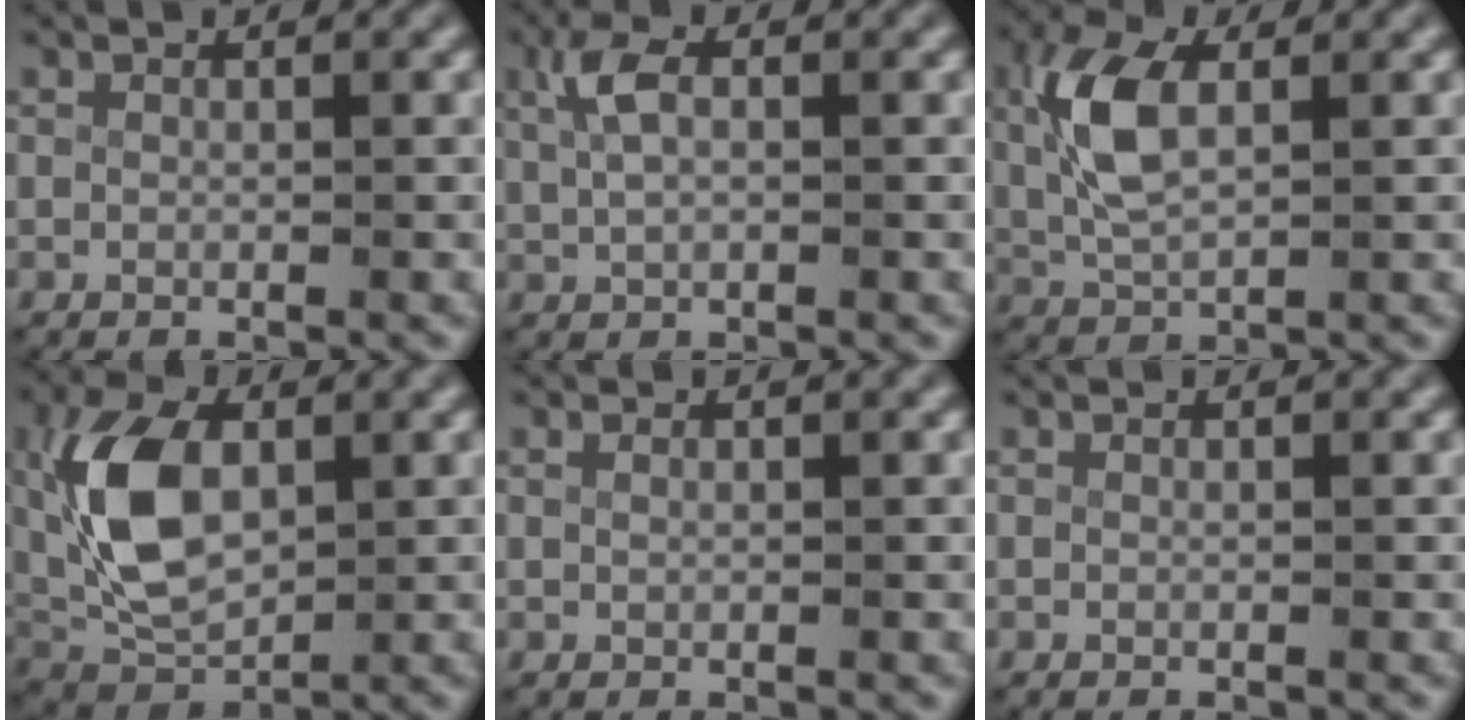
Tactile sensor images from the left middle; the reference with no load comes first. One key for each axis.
{"total": 3.0, "fx": 0.8, "fy": 1.5, "fz": 2.4, "tx": -0.063, "ty": 0.003, "tz": 0.019}
{"total": 5.2, "fx": 1.1, "fy": 2.6, "fz": 4.3, "tx": -0.108, "ty": -0.004, "tz": 0.027}
{"total": 8.4, "fx": 1.1, "fy": 5.4, "fz": 6.3, "tx": -0.155, "ty": -0.017, "tz": 0.030}
{"total": 0.0}
{"total": 0.0}